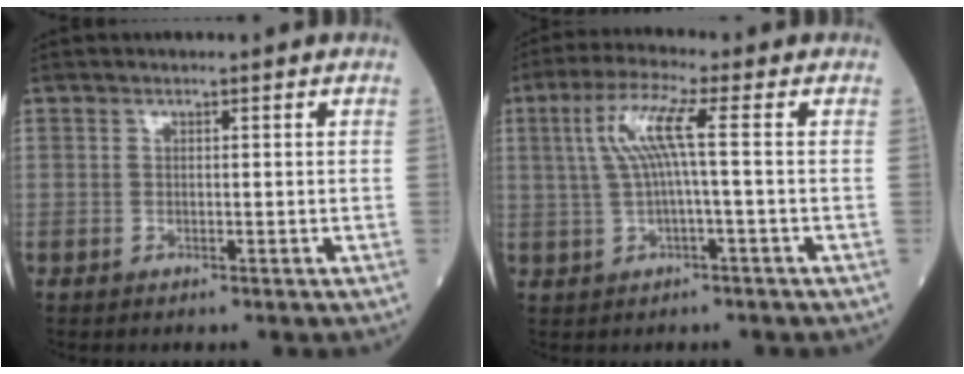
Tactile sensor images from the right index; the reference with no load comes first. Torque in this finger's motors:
{"motor_torque": [1.07, 0.30, 0.51, 0.17]}